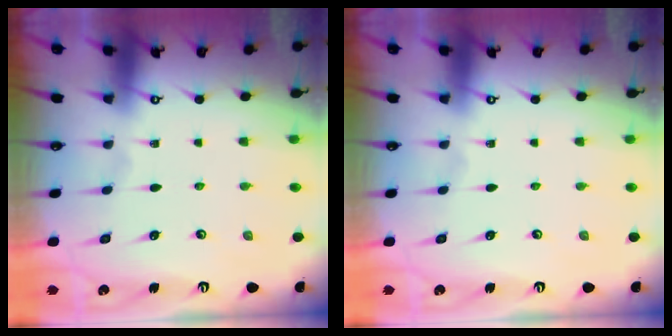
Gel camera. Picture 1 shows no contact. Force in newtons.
{"total": 0.0}